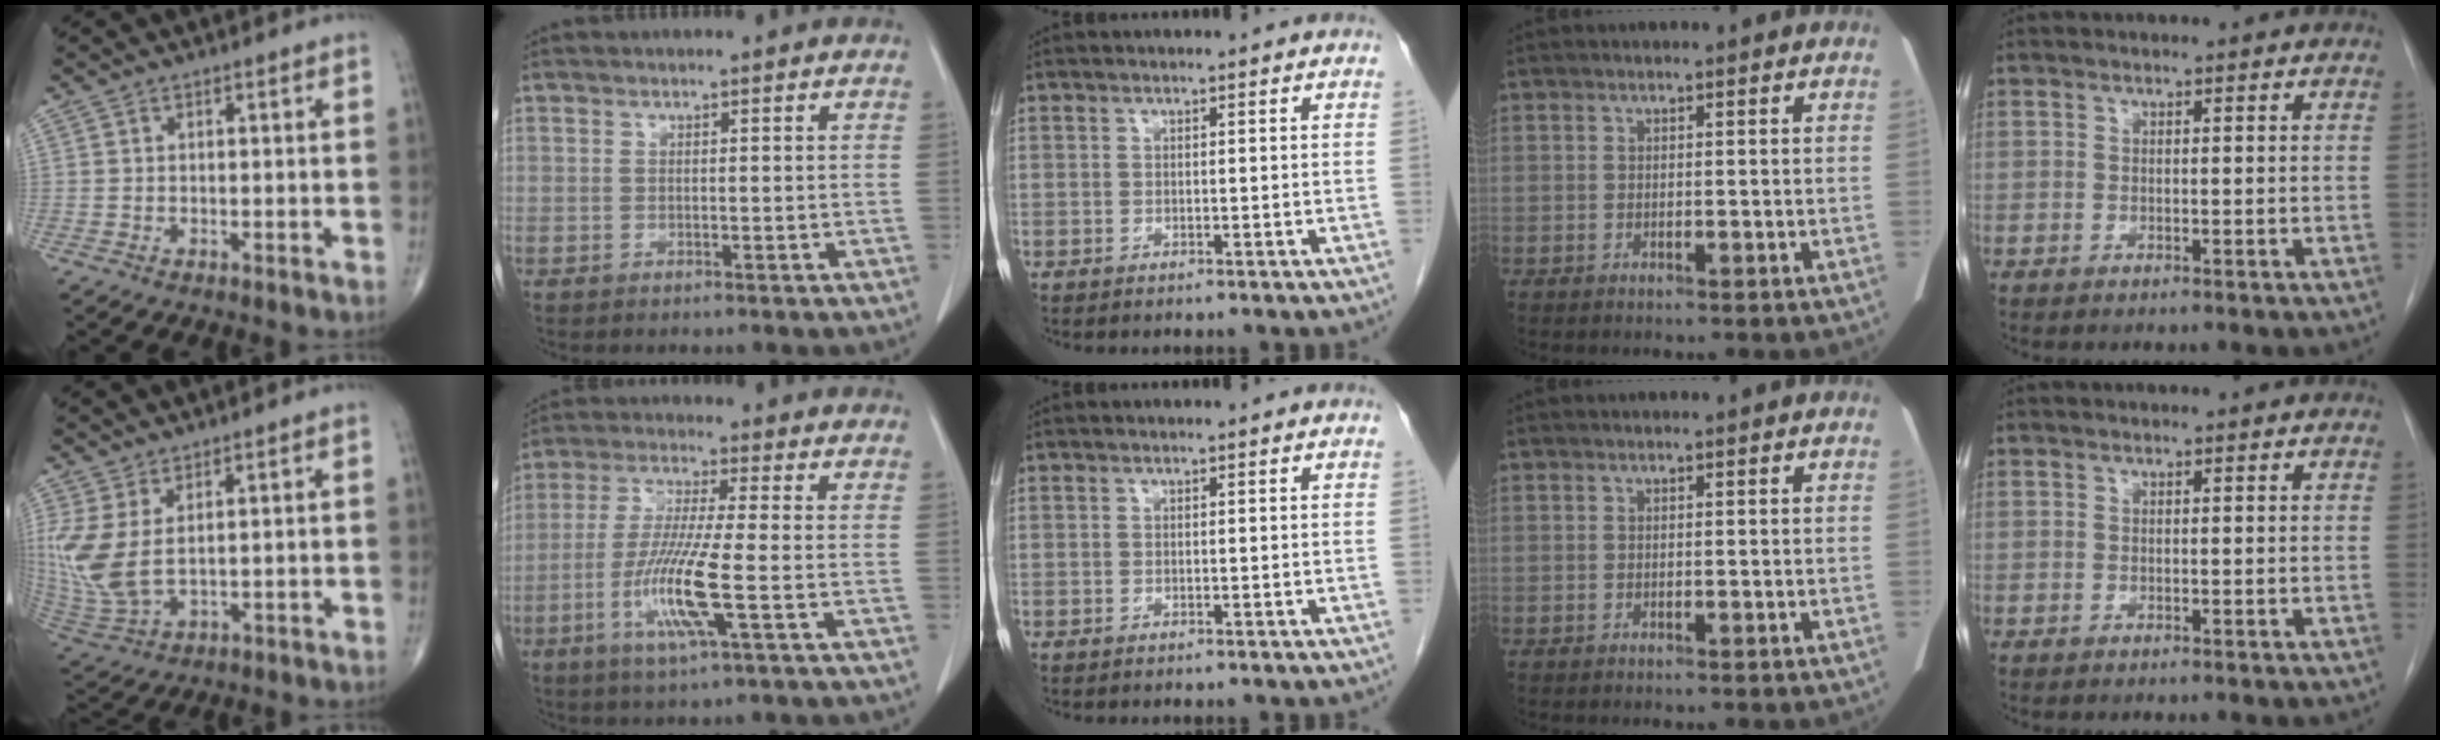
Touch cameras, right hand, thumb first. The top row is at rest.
{"thumb": {"total": 11.1, "force": [2.3, 5.4, 9.5], "torque": [-0.234, -0.016, 0.066]}, "index": {"total": 10.7, "force": [-3.2, 0.0, 10.2], "torque": [-0.211, -0.018, -0.067]}}